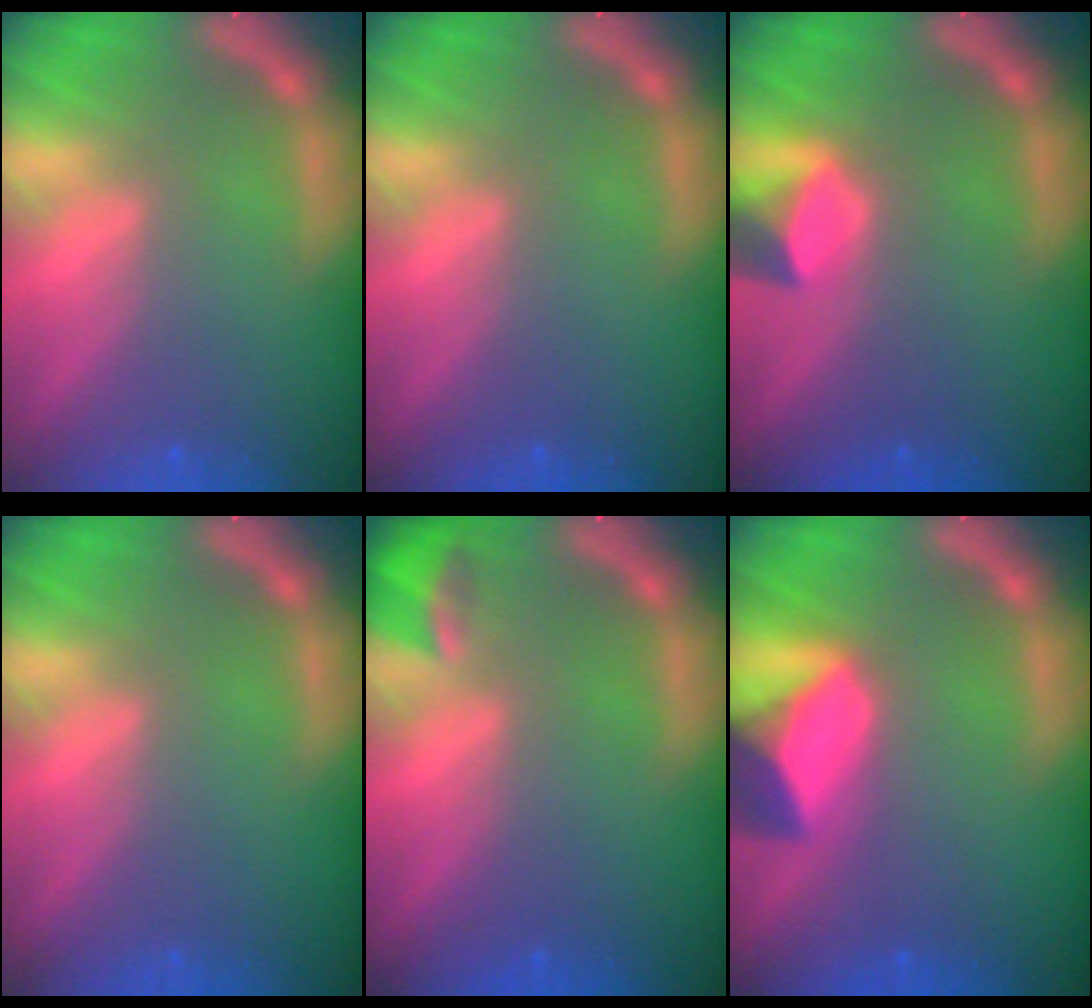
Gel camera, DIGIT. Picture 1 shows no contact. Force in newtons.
{"total": 0.0}
{"total": 3.0}
{"total": 0.0}
{"total": 2.4}
{"total": 7.5}